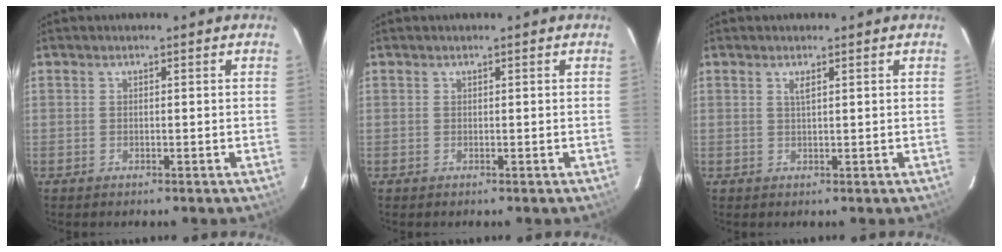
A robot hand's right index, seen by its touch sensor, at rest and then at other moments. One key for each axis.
{"total": 0.0}
{"total": 1.2, "fx": 0.7, "fy": 0.1, "fz": 0.9, "tx": -0.017, "ty": 0.003, "tz": 0.015}